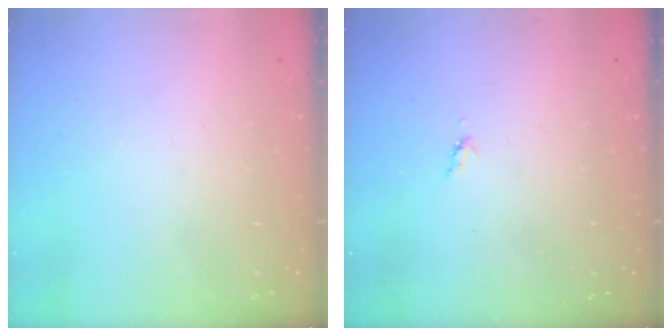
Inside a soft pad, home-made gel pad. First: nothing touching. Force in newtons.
{"total": 3.8, "press": 3.8, "slide": 0.4}